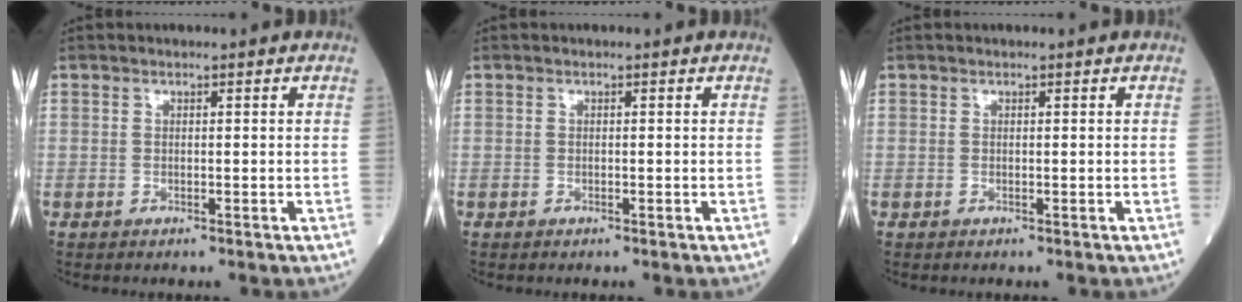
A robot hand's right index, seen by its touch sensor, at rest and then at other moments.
{"total": 0.0}
{"total": 0.0}